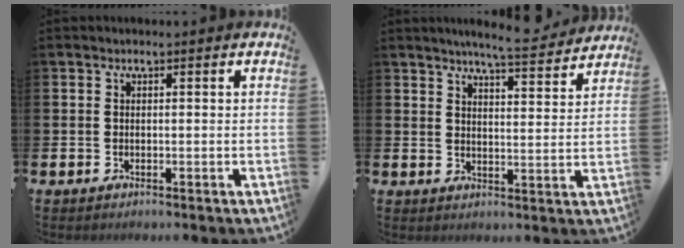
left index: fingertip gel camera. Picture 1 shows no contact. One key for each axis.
{"total": 6.5, "fx": 6.1, "fy": 0.0, "fz": 2.0, "tx": -0.045, "ty": -0.033, "tz": 0.107}